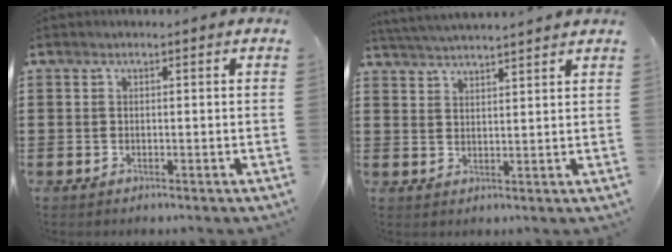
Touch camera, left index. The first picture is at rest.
{"total": 3.5, "force": [3.4, -0.6, 0.2], "torque": [-0.016, -0.014, 0.061]}